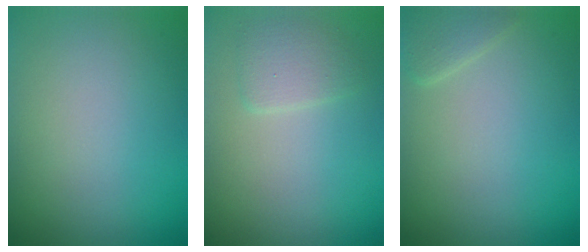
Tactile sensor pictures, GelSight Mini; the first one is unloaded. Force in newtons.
{"total": 1.8, "press": 1.8, "slide": 0.1}
{"total": 1.4, "press": 1.4, "slide": 0.1}